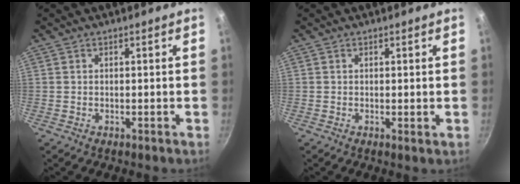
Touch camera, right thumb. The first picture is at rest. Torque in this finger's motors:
{"motor_torque": [-0.51, -0.21, -0.21, -0.12, -0.02]}